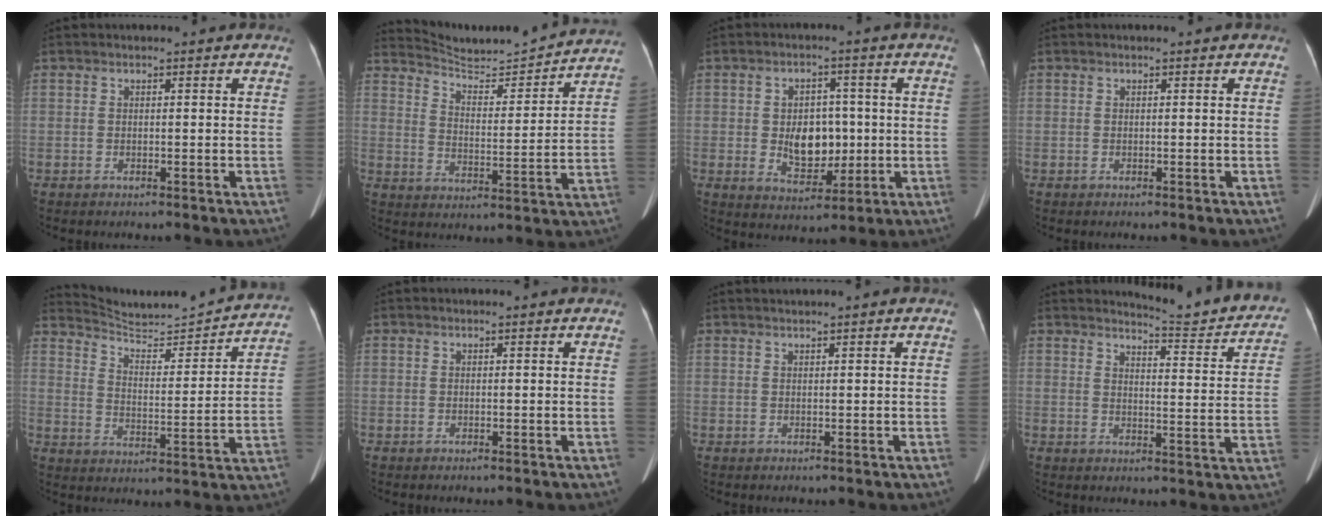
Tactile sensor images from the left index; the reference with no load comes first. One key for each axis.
{"total": 14.9, "fx": 14.6, "fy": 0.7, "fz": 2.9, "tx": -0.054, "ty": -0.027, "tz": 0.201}
{"total": 7.3, "fx": -0.4, "fy": 4.9, "fz": 5.4, "tx": -0.094, "ty": 0.002, "tz": 0.002}
{"total": 0.0}
{"total": 18.3, "fx": 17.6, "fy": 1.4, "fz": 4.8, "tx": -0.075, "ty": -0.040, "tz": 0.237}
{"total": 0.0}
{"total": 0.7, "fx": 0.5, "fy": -0.2, "fz": 0.5, "tx": -0.011, "ty": 0.008, "tz": 0.016}
{"total": 12.7, "fx": 12.2, "fy": 0.7, "fz": 3.3, "tx": -0.033, "ty": -0.057, "tz": 0.131}